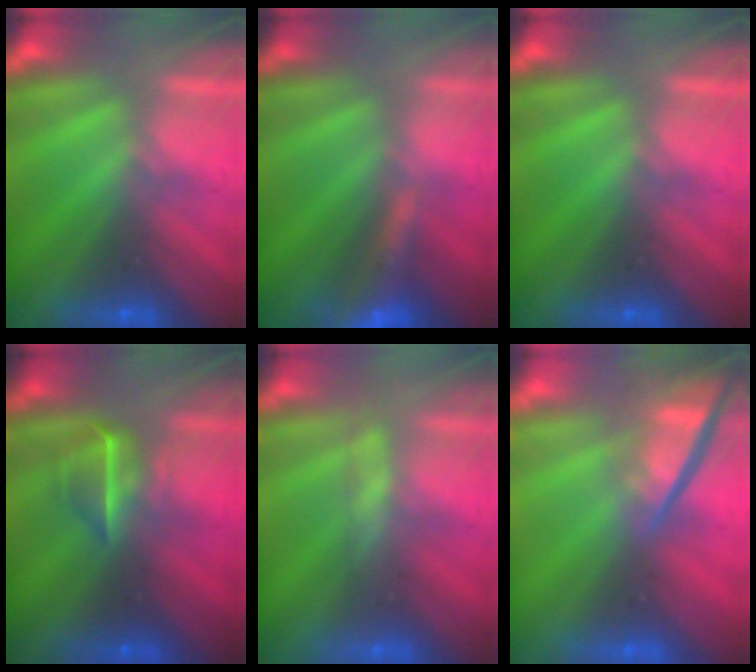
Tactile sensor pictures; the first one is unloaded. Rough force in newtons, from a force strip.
{"total": 9.7}
{"total": 0.0}
{"total": 3.2}
{"total": 2.7}
{"total": 4.5}